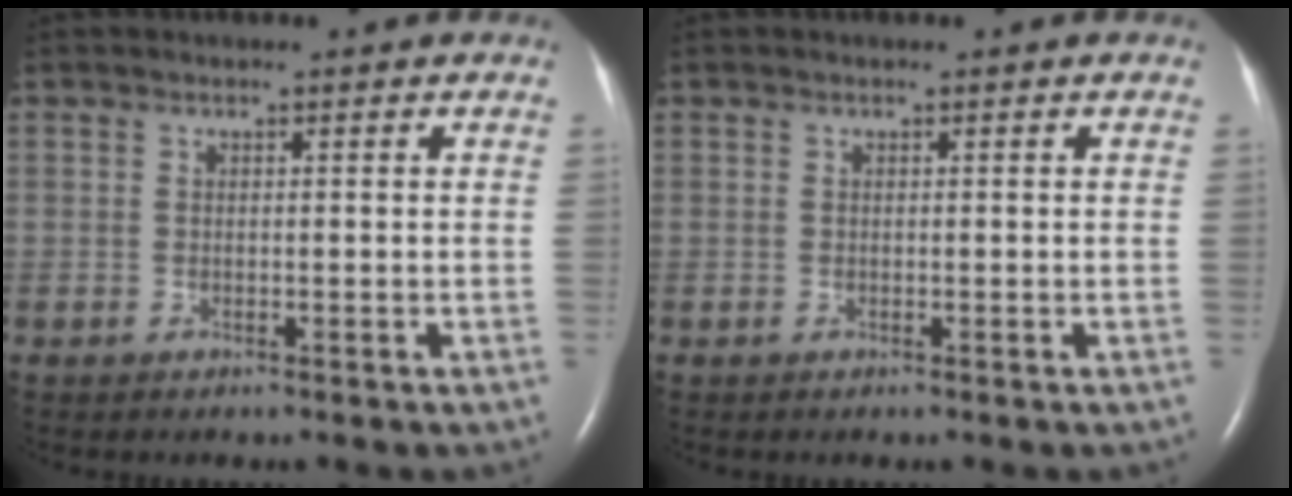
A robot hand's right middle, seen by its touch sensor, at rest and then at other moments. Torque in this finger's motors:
{"motor_torque": [0.00, 0.00, 0.00, 0.00]}